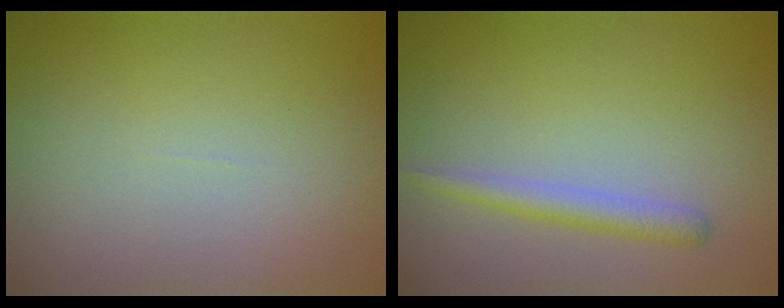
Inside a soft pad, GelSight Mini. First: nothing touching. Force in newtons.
{"total": 1.9, "press": 1.9, "slide": 0.0}